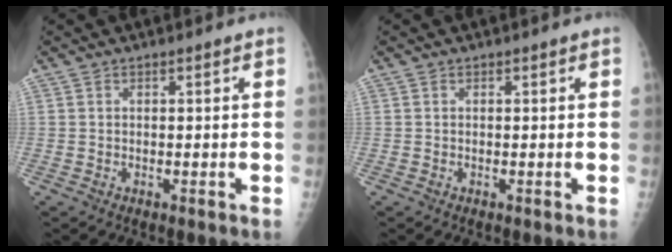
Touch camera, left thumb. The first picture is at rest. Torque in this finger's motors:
{"motor_torque": [0.00, 0.00, 0.00, 0.00, 0.00]}